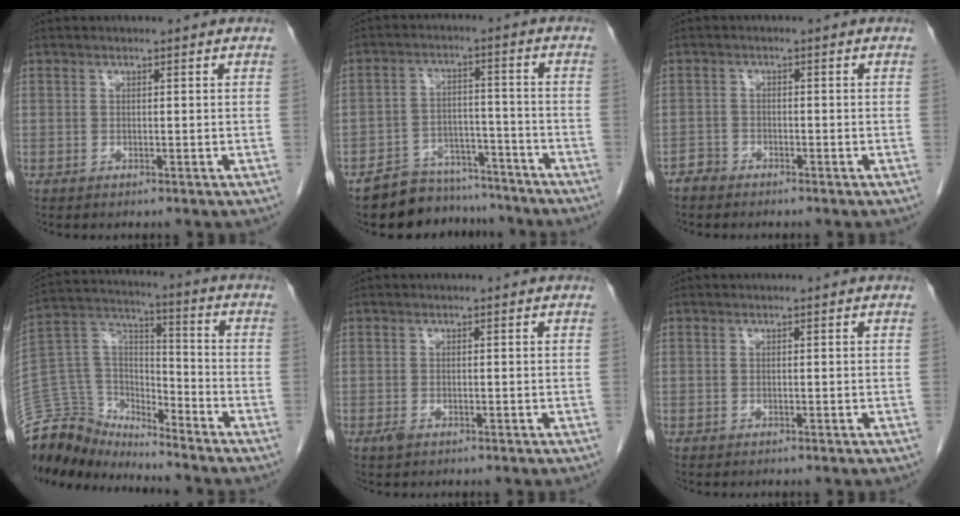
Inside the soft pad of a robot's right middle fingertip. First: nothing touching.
{"total": 9.9, "force": [-9.0, 4.2, 0.6], "torque": [0.005, 0.029, -0.136]}
{"total": 1.8, "force": [-1.7, 0.8, -0.1], "torque": [0.000, 0.003, -0.033]}
{"total": 13.8, "force": [-13.2, 3.6, 1.8], "torque": [-0.036, 0.058, -0.250]}
{"total": 1.0, "force": [-0.5, 0.5, 0.7], "torque": [-0.017, -0.001, -0.006]}
{"total": 0.0}